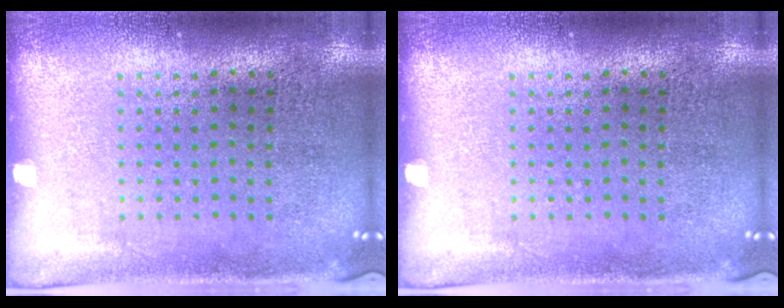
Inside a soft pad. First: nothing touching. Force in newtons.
{"total": 0.0}